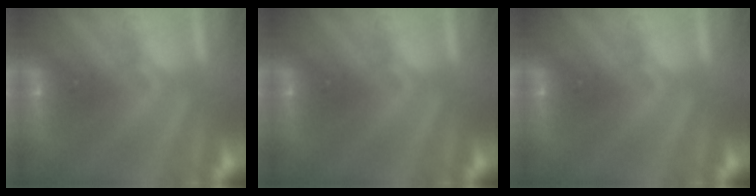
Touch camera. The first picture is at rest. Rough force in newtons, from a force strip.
{"total": 0.0}
{"total": 0.0}